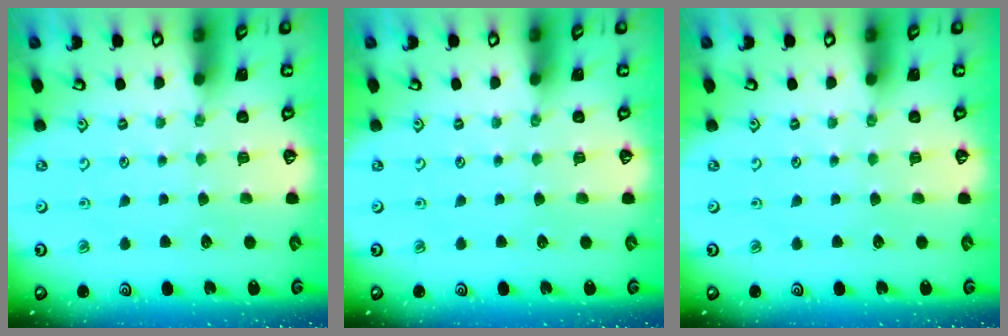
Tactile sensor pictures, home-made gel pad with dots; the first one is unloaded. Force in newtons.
{"total": 0.0}
{"total": 0.0}